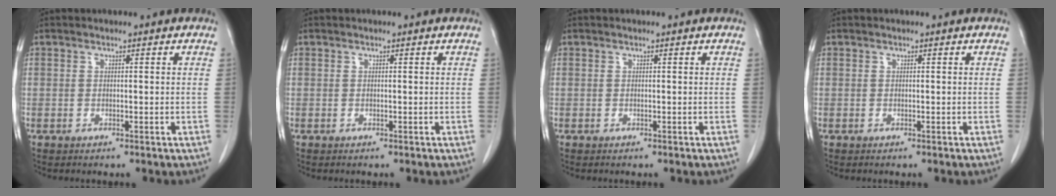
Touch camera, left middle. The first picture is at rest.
{"total": 0.0}
{"total": 0.0}
{"total": 0.0}